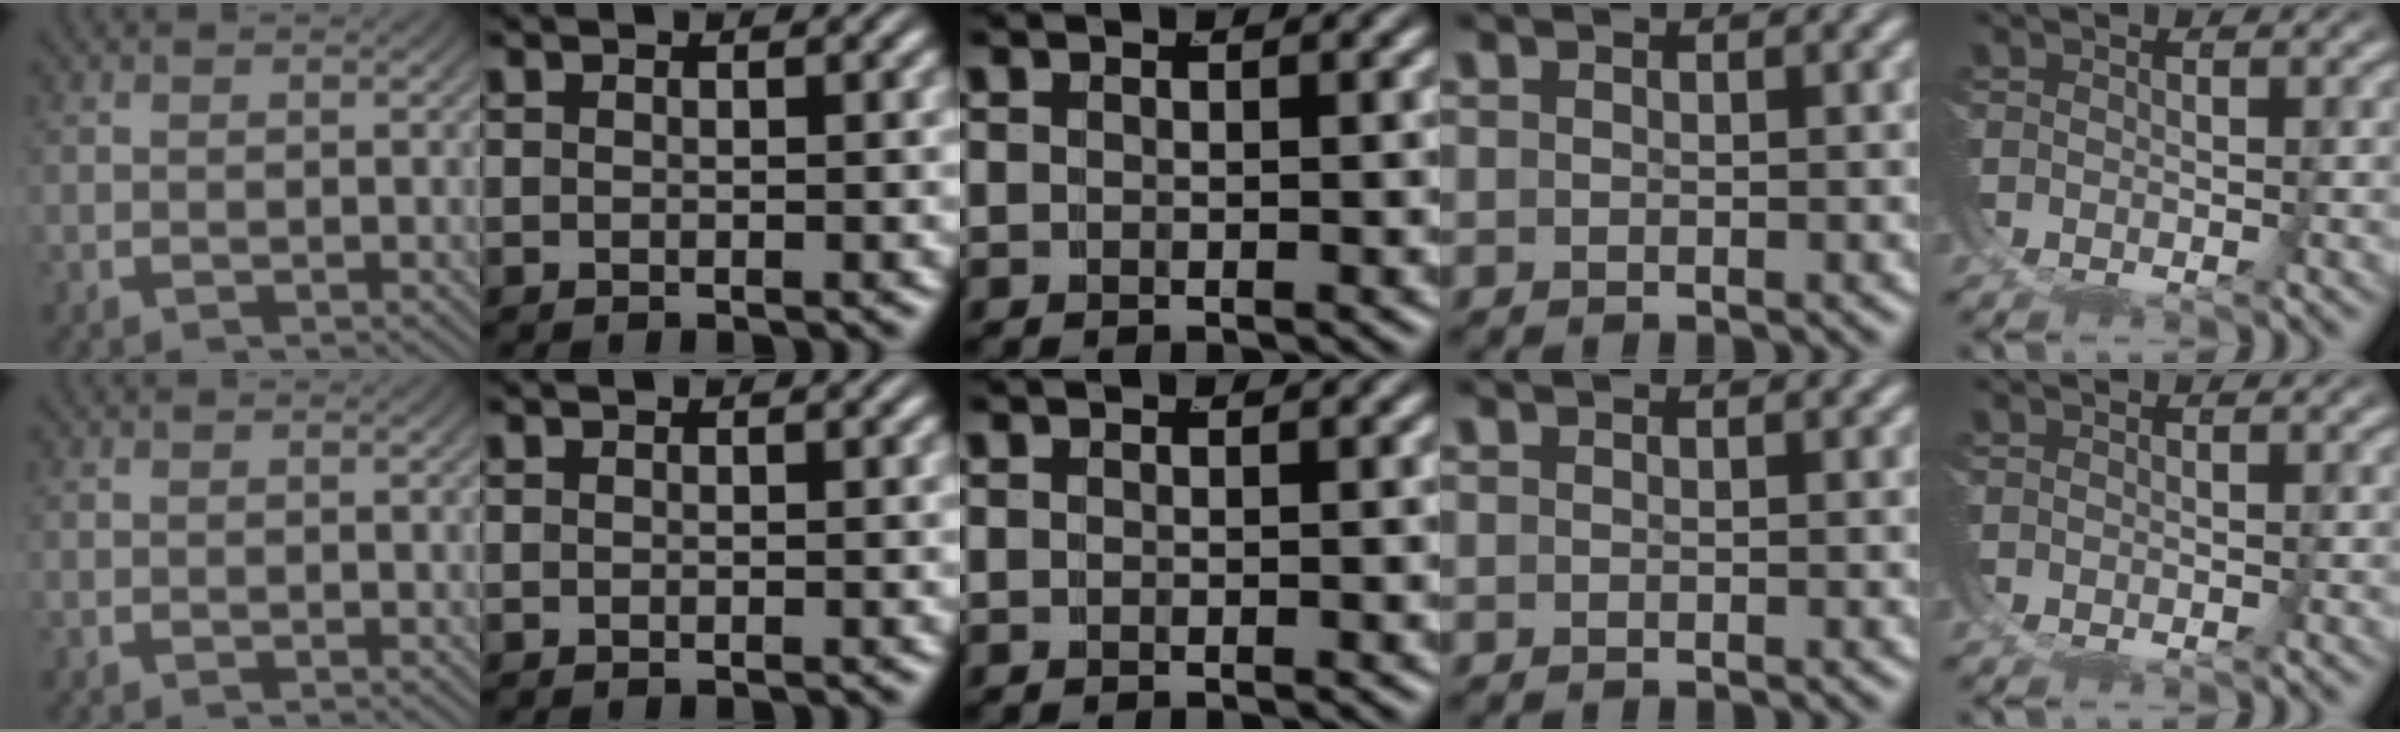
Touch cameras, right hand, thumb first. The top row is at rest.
{}